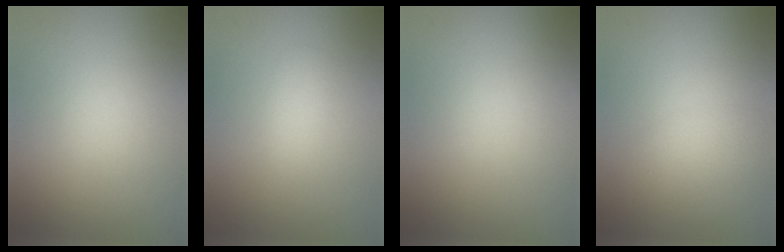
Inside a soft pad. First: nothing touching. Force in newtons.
{"total": 1.2, "press": 1.2, "slide": 0.1}
{"total": 0.0}
{"total": 2.0, "press": 2.0, "slide": 0.1}